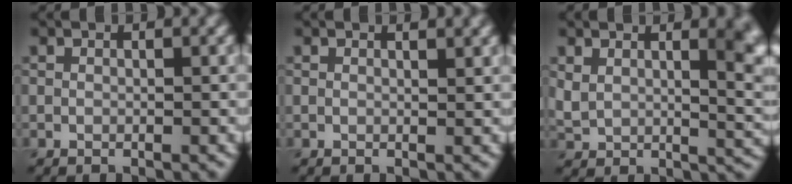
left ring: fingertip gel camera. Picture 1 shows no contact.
{"total": 1.1, "force": [0.8, 0.3, 0.7], "torque": [-0.008, 0.004, 0.012]}
{"total": 6.5, "force": [2.8, 3.1, 5.0], "torque": [-0.076, -0.012, 0.061]}